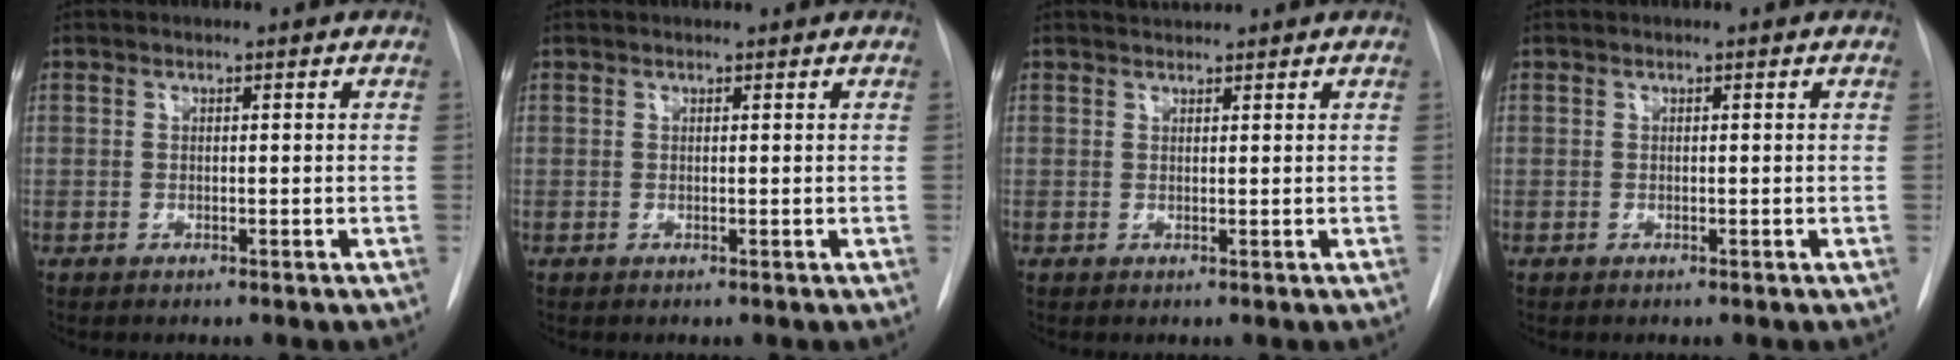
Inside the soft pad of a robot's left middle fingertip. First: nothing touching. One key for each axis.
{"total": 0.8, "fx": 0.8, "fy": 0.2, "fz": 0.2, "tx": -0.012, "ty": 0.011, "tz": 0.015}
{"total": 1.2, "fx": 1.2, "fy": 0.1, "fz": 0.0, "tx": -0.010, "ty": 0.007, "tz": 0.024}
{"total": 0.0}